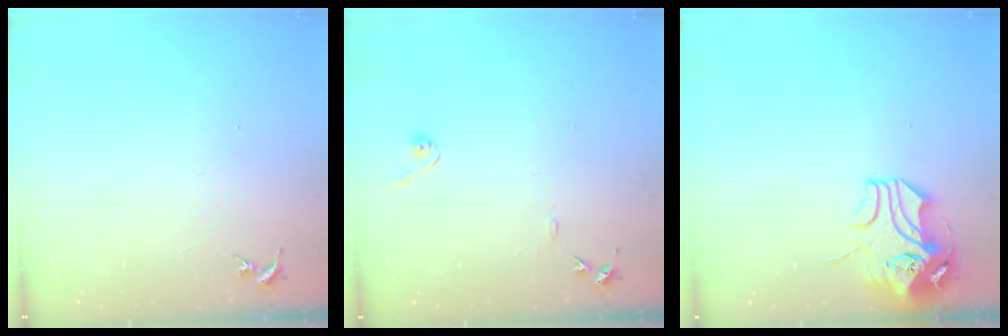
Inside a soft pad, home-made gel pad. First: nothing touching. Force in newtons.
{"total": 7.9, "press": 7.9, "slide": 0.8}
{"total": 10.3, "press": 10.2, "slide": 1.7}